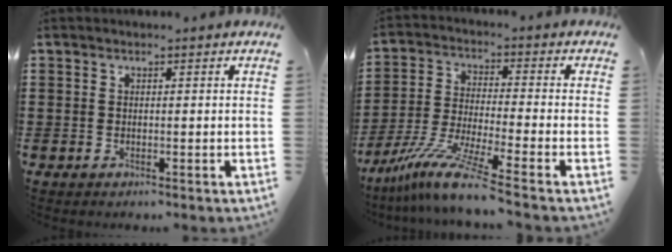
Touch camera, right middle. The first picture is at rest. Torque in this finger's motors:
{"motor_torque": [1.76, -0.38, 0.45, 0.18]}